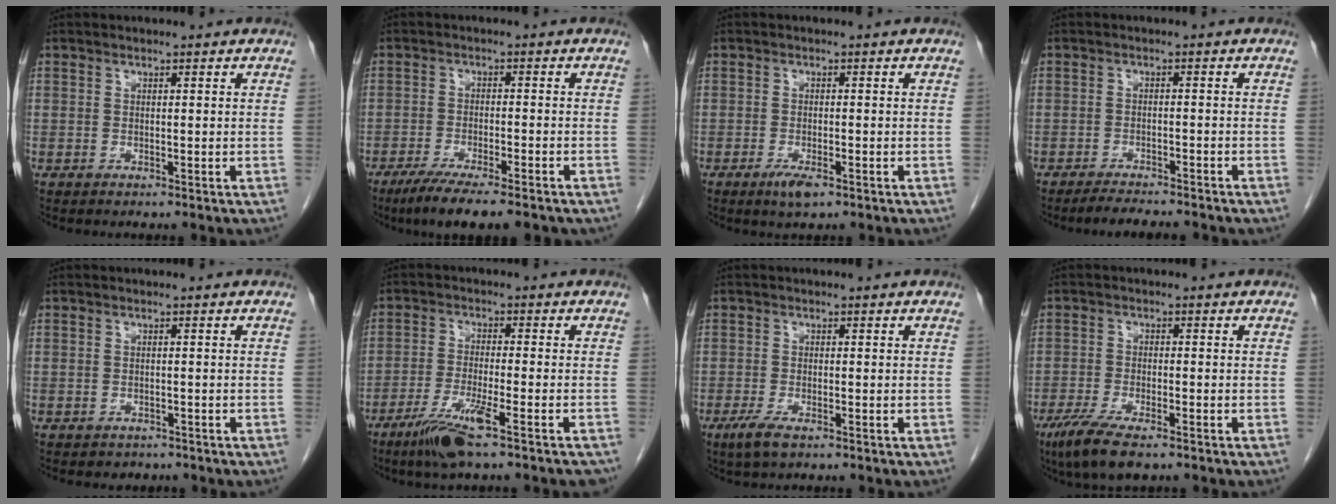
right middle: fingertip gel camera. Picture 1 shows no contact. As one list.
[{"total": 10.6, "force": [-8.2, 1.6, 6.5], "torque": [-0.095, -0.020, -0.123]}, {"total": 3.0, "force": [-1.7, 0.8, 2.3], "torque": [-0.042, -0.003, -0.028]}, {"total": 6.0, "force": [-5.5, 0.5, 2.4], "torque": [-0.033, -0.013, -0.084]}, {"total": 1.9, "force": [-1.5, 1.1, 0.0], "torque": [-0.009, 0.002, -0.024]}, {"total": 9.1, "force": [-6.2, 0.0, 6.7], "torque": [-0.116, -0.024, -0.104]}, {"total": 3.0, "force": [-1.8, 0.7, 2.3], "torque": [-0.055, -0.007, -0.034]}, {"total": 7.2, "force": [-4.9, 1.4, 5.1], "torque": [-0.097, -0.018, -0.081]}]